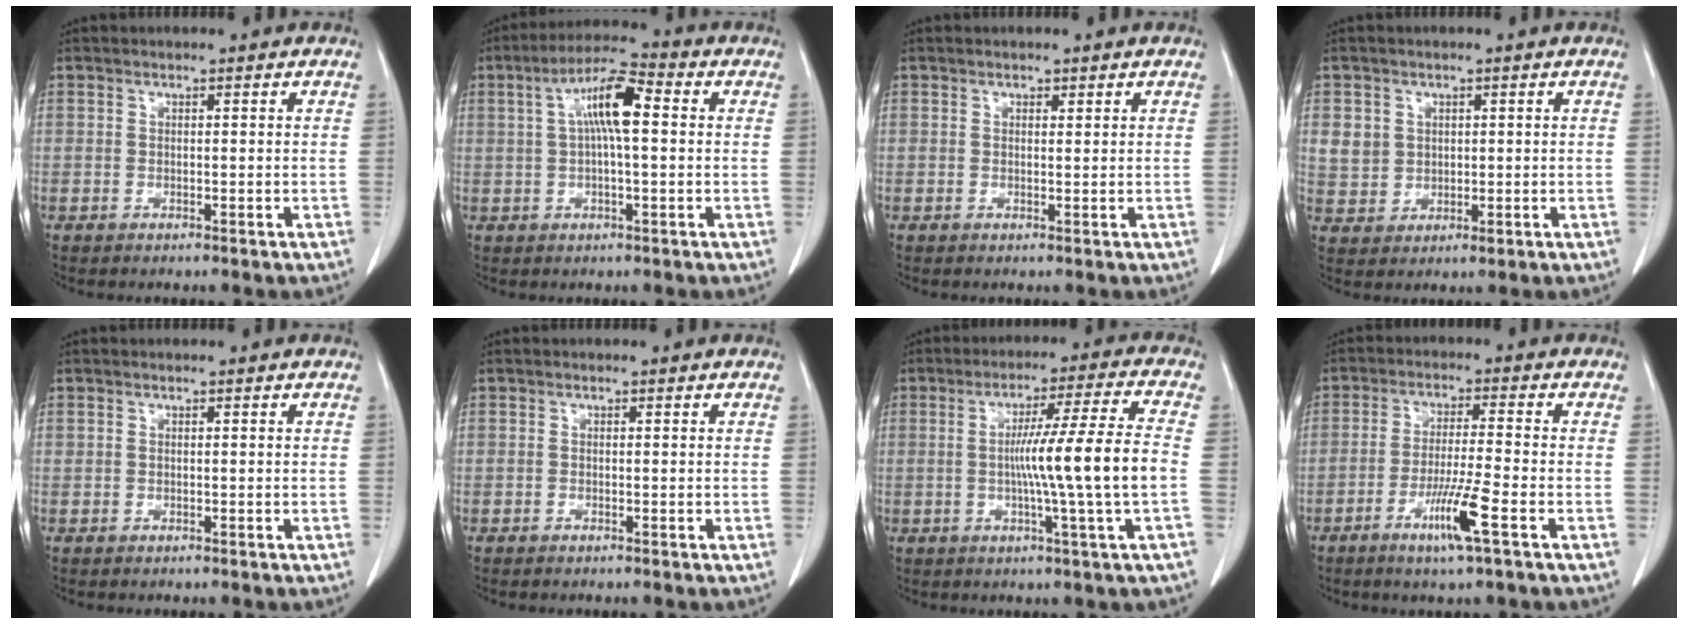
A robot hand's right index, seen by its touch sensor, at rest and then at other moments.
{"total": 8.5, "force": [1.5, 1.6, 8.2], "torque": [-0.154, 0.024, 0.021]}
{"total": 0.5, "force": [0.4, 0.3, 0.2], "torque": [-0.006, -0.003, 0.004]}
{"total": 5.2, "force": [1.5, 4.9, 1.3], "torque": [-0.023, 0.008, 0.039]}
{"total": 0.0}
{"total": 0.0}
{"total": 12.0, "force": [-1.2, -2.1, 11.7], "torque": [-0.194, -0.002, -0.018]}
{"total": 7.5, "force": [-3.6, -0.5, 6.5], "torque": [-0.120, -0.014, -0.067]}